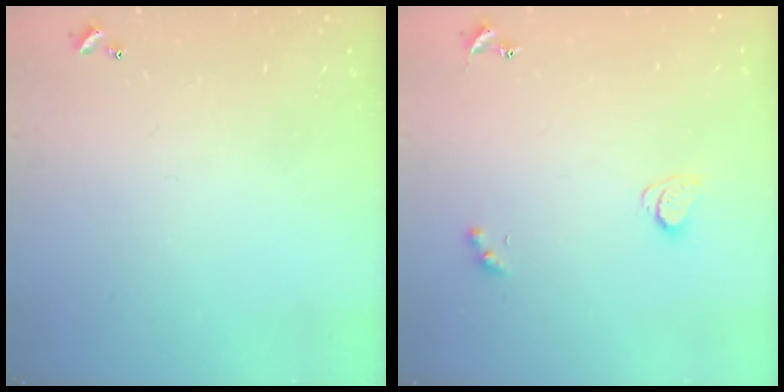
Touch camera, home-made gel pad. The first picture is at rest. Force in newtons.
{"total": 2.8, "press": 2.8, "slide": 0.6}